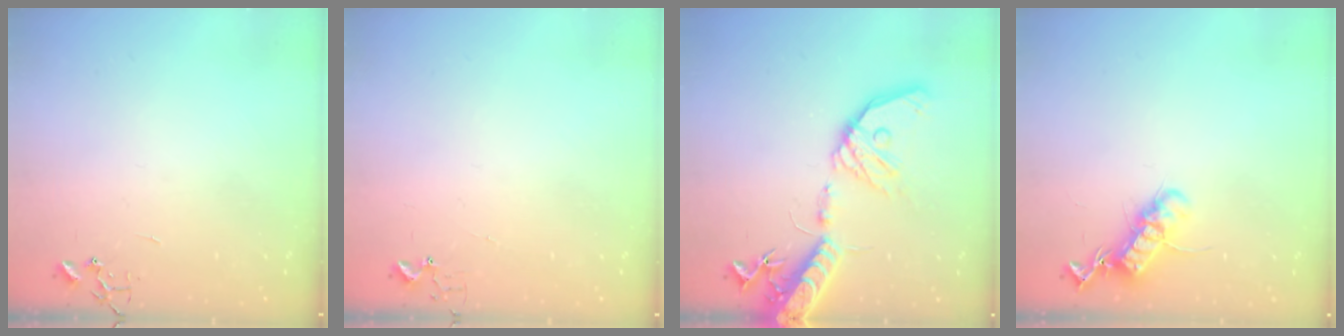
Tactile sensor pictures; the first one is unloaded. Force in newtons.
{"total": 2.9, "press": 2.9, "slide": 0.3}
{"total": 20.1, "press": 19.7, "slide": 3.7}
{"total": 13.0, "press": 13.0, "slide": 0.3}